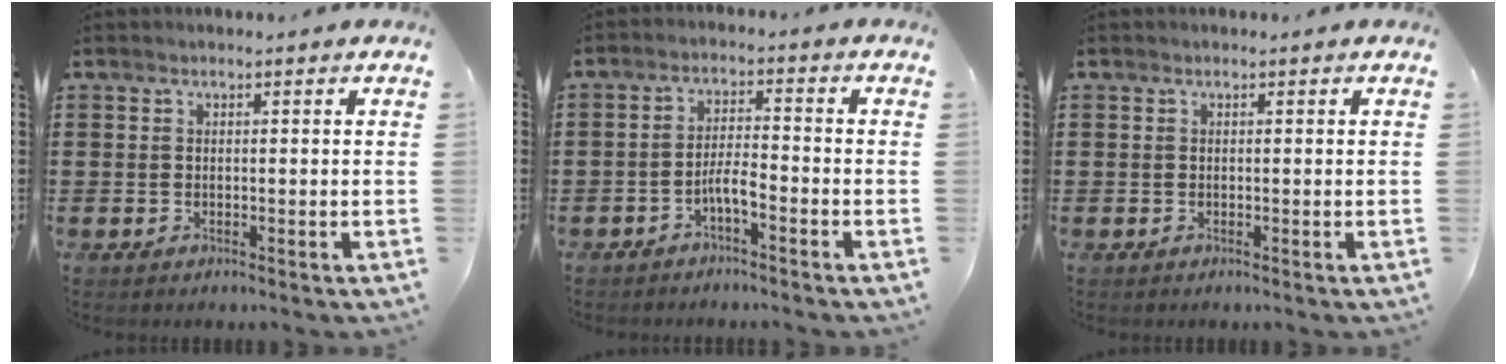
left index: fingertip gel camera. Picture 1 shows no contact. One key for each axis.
{"total": 3.7, "fx": -2.1, "fy": 0.6, "fz": 3.0, "tx": -0.061, "ty": 0.005, "tz": -0.042}
{"total": 0.0}